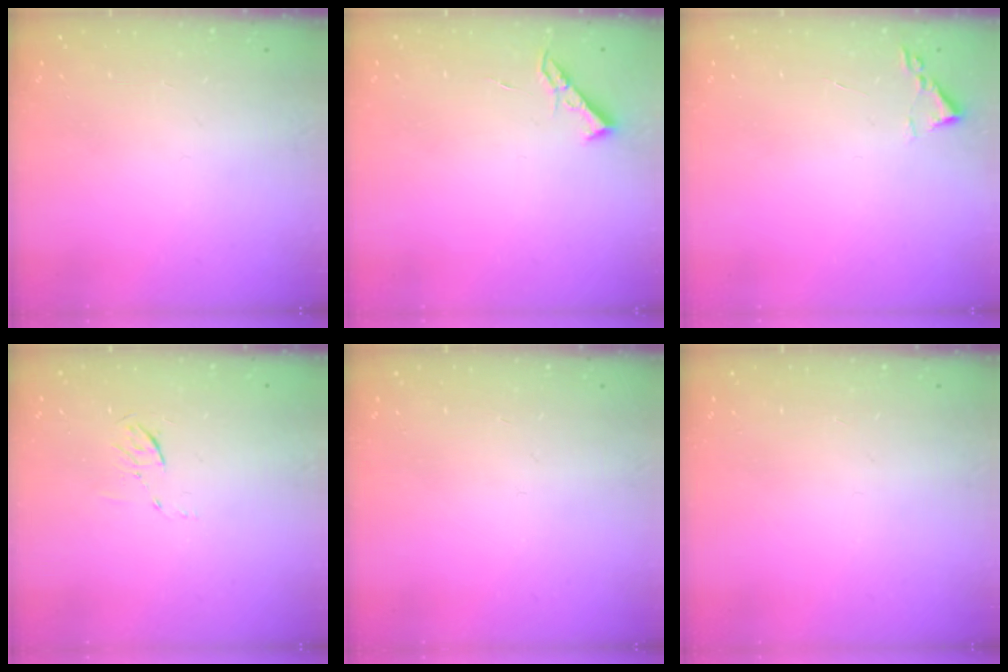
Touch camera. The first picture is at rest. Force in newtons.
{"total": 4.3, "press": 4.2, "slide": 0.7}
{"total": 1.8, "press": 1.7, "slide": 0.2}
{"total": 4.0, "press": 3.7, "slide": 1.4}
{"total": 0.0}
{"total": 0.0}